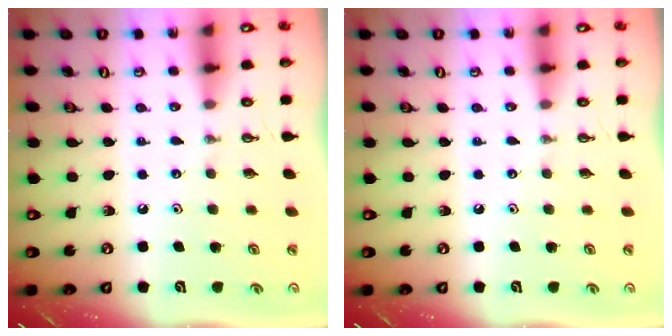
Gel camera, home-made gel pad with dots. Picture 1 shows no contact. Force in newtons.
{"total": 0.0}